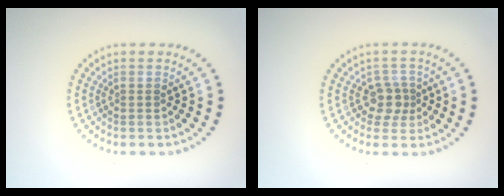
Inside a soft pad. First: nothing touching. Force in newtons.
{"total": 2.2, "press": 1.8, "slide": 1.3}